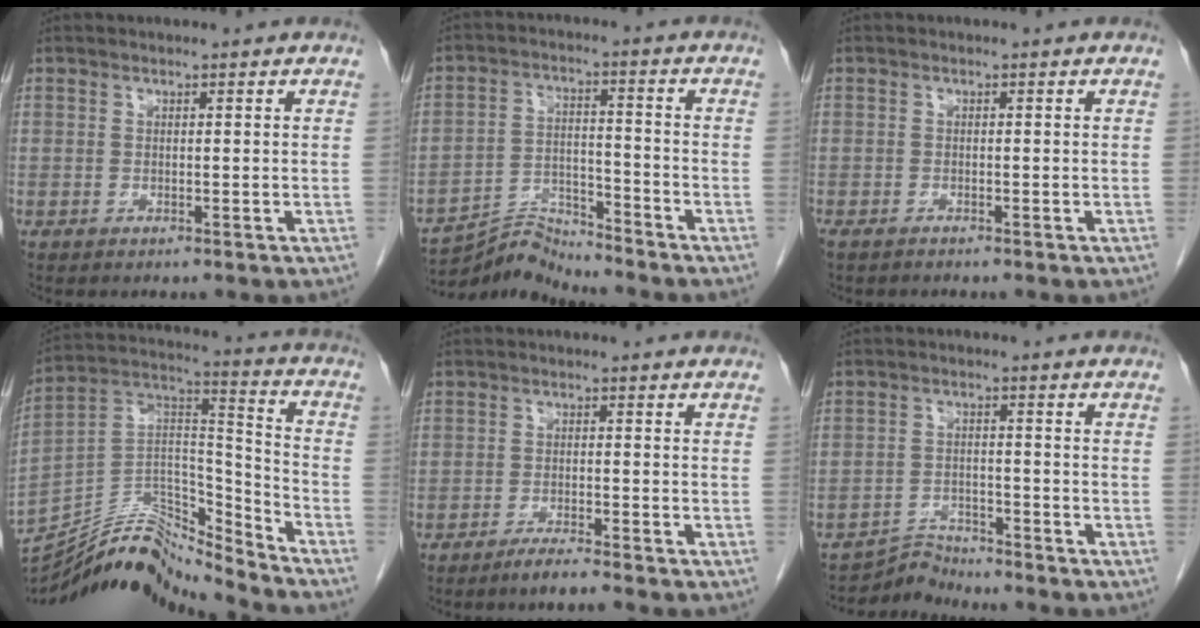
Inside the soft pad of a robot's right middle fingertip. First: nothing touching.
{"total": 7.1, "force": [-7.0, -0.5, -0.8], "torque": [0.012, 0.006, -0.127]}
{"total": 1.2, "force": [-1.1, 0.3, 0.4], "torque": [-0.010, -0.002, -0.017]}
{"total": 17.4, "force": [-16.8, 1.5, 4.5], "torque": [-0.071, 0.062, -0.291]}
{"total": 2.8, "force": [-2.4, -0.4, 1.4], "torque": [-0.027, -0.006, -0.047]}
{"total": 4.1, "force": [-3.9, 0.1, -1.3], "torque": [0.025, -0.002, -0.067]}